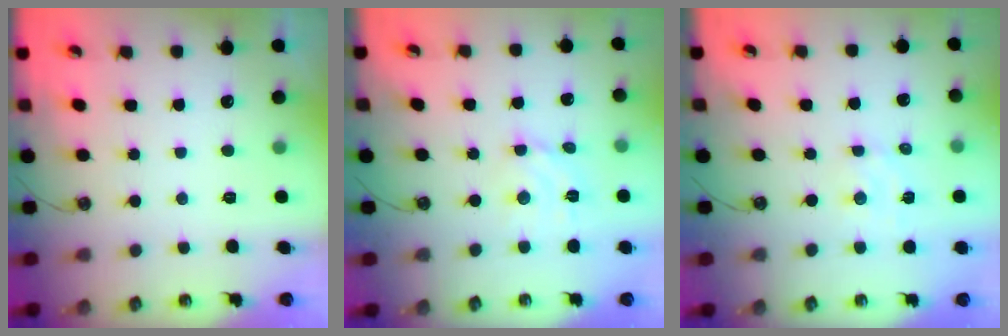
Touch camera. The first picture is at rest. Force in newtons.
{"total": 6.1, "press": 6.1, "slide": 0.4}
{"total": 2.6, "press": 2.6, "slide": 0.6}